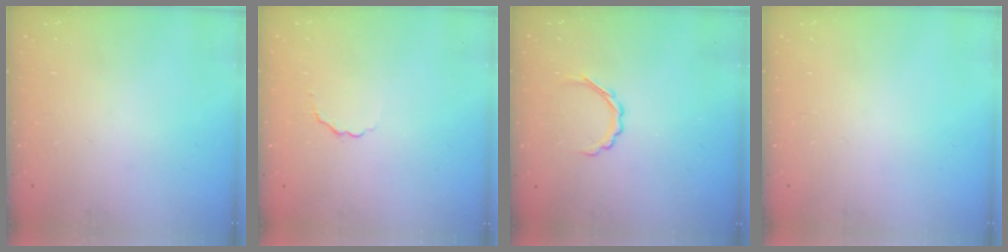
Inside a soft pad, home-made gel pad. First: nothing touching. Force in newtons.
{"total": 1.8, "press": 1.5, "slide": 1.0}
{"total": 4.4, "press": 4.2, "slide": 1.2}
{"total": 0.0}